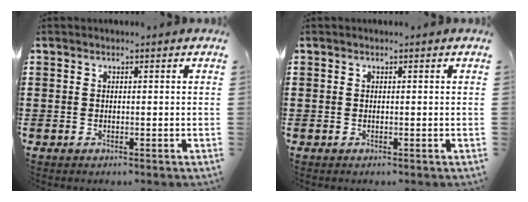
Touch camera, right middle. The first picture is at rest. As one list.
[{"total": 0.0}]